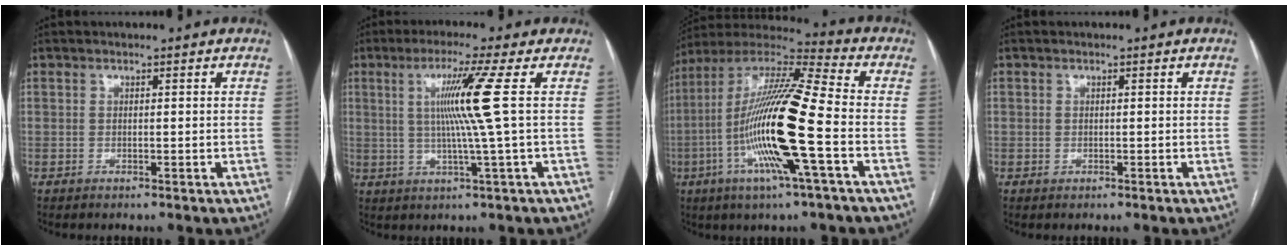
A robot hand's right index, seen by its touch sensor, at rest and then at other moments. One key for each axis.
{"total": 8.5, "fx": 1.4, "fy": -2.6, "fz": 8.0, "tx": -0.146, "ty": 0.000, "tz": 0.037}
{"total": 19.5, "fx": -4.7, "fy": 0.6, "fz": 18.9, "tx": -0.375, "ty": -0.009, "tz": -0.097}
{"total": 0.6, "fx": 0.0, "fy": 0.6, "fz": 0.1, "tx": 0.000, "ty": 0.004, "tz": -0.001}